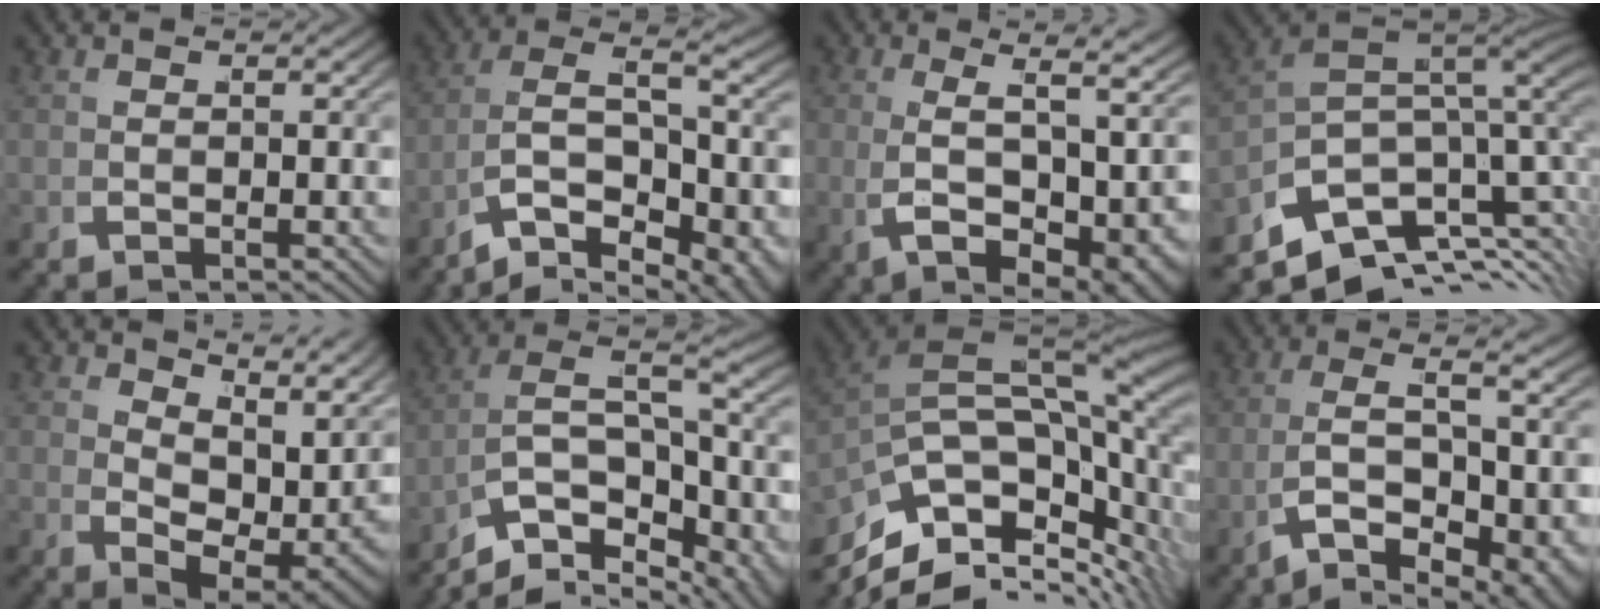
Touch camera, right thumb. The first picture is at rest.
{"total": 12.1, "force": [-3.0, 7.8, 8.7], "torque": [-0.182, -0.045, -0.039]}
{"total": 7.5, "force": [-0.1, 3.1, 6.8], "torque": [-0.135, -0.021, 0.020]}
{"total": 18.3, "force": [-2.5, 12.3, 13.3], "torque": [-0.230, -0.023, -0.036]}
{"total": 10.0, "force": [2.1, 5.3, 8.2], "torque": [-0.121, -0.014, 0.050]}
{"total": 13.1, "force": [-3.0, 9.2, 8.7], "torque": [-0.190, -0.047, -0.042]}
{"total": 19.1, "force": [-0.4, 12.4, 14.5], "torque": [-0.251, -0.025, 0.000]}
{"total": 9.6, "force": [-2.4, 4.7, 8.0], "torque": [-0.161, -0.035, -0.020]}